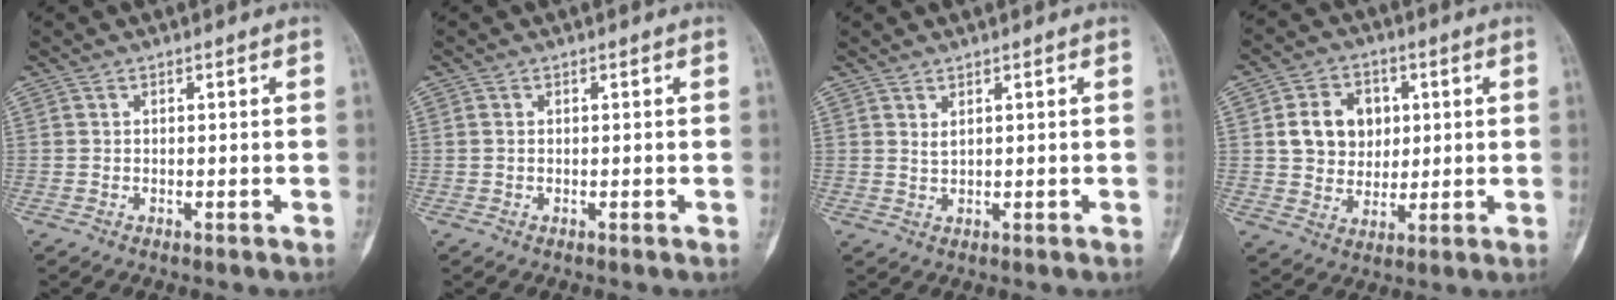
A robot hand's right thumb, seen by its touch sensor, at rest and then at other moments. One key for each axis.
{"total": 0.7, "fx": 0.0, "fy": 0.5, "fz": 0.5, "tx": -0.011, "ty": 0.000, "tz": -0.002}
{"total": 1.2, "fx": 0.7, "fy": 0.5, "fz": 0.9, "tx": -0.013, "ty": -0.005, "tz": 0.017}
{"total": 10.4, "fx": 2.1, "fy": 8.6, "fz": 5.5, "tx": -0.047, "ty": -0.003, "tz": 0.039}